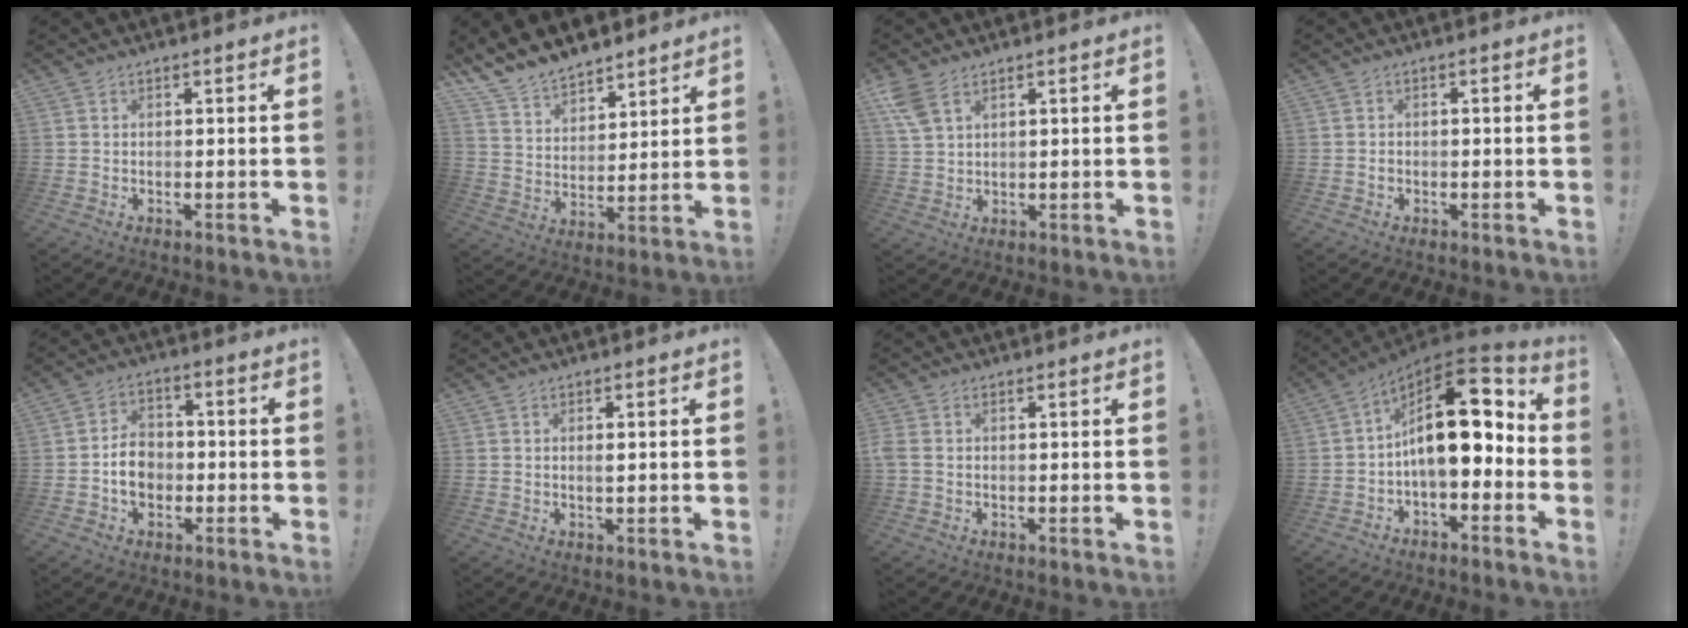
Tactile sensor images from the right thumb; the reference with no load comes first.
{"total": 10.8, "force": [9.7, 4.4, 1.8], "torque": [-0.053, -0.076, 0.188]}
{"total": 6.1, "force": [3.7, 3.1, 3.7], "torque": [-0.073, -0.012, 0.072]}
{"total": 0.7, "force": [-0.5, 0.5, 0.2], "torque": [-0.003, 0.003, -0.008]}
{"total": 8.5, "force": [-1.7, 7.0, 4.5], "torque": [-0.062, 0.016, -0.031]}
{"total": 1.3, "force": [0.0, 0.1, 1.3], "torque": [-0.020, -0.002, -0.002]}
{"total": 2.0, "force": [-0.1, 1.3, 1.6], "torque": [-0.038, 0.003, -0.001]}
{"total": 18.1, "force": [2.1, 8.5, 15.9], "torque": [-0.255, 0.000, 0.036]}